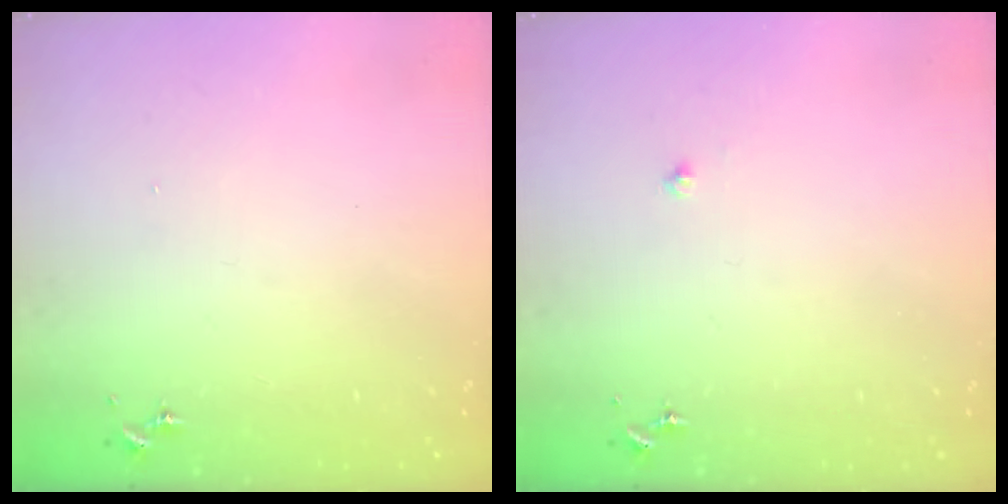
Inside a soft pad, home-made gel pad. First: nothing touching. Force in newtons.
{"total": 2.0, "press": 2.0, "slide": 0.2}